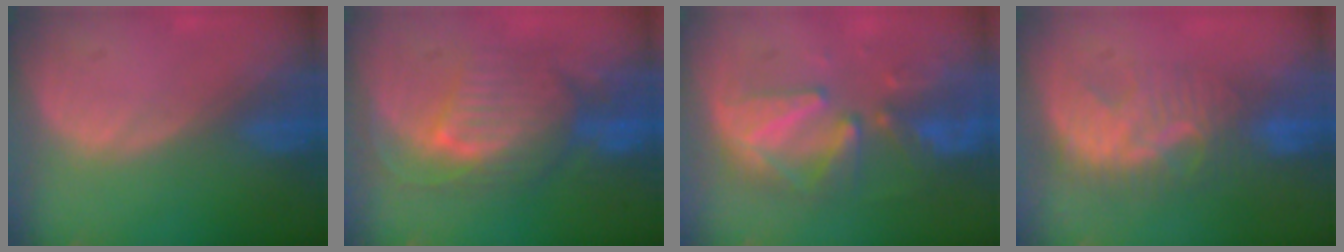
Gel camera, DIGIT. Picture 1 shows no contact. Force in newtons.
{"total": 9.1, "press": 8.7, "slide": 2.6}
{"total": 9.0, "press": 8.4, "slide": 3.3}
{"total": 8.0, "press": 7.8, "slide": 1.9}